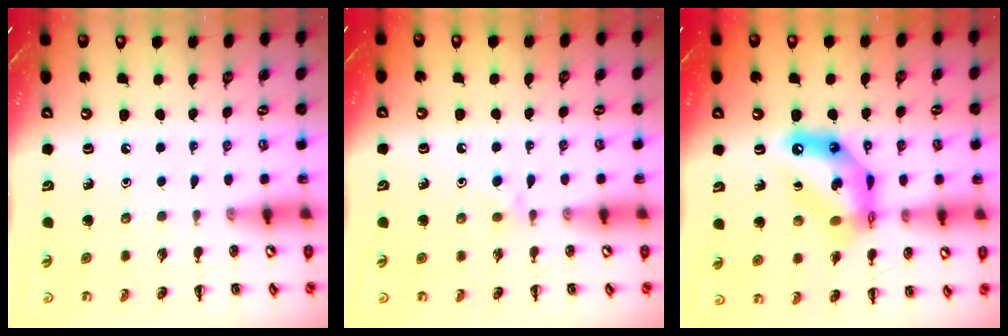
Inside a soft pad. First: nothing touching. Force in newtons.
{"total": 2.8, "press": 2.6, "slide": 1.2}
{"total": 13.8, "press": 13.2, "slide": 4.2}